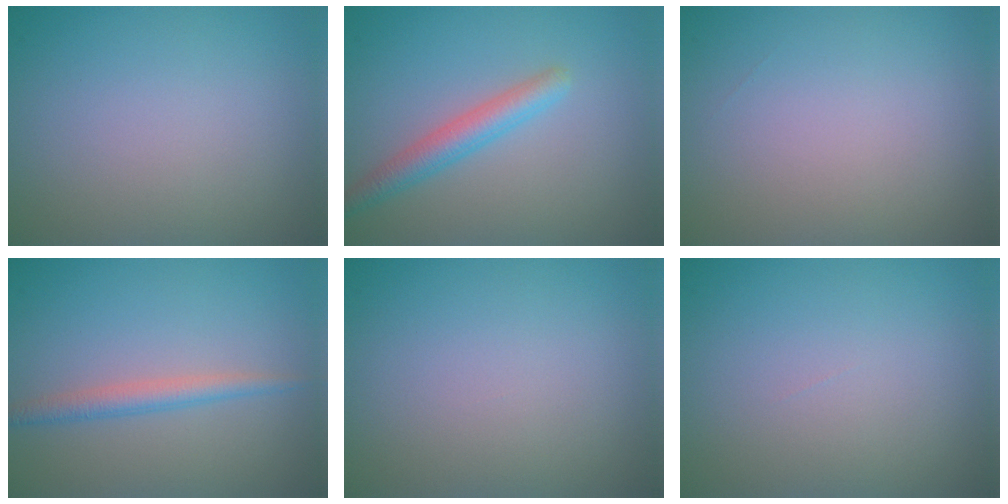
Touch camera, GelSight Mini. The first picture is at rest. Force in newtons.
{"total": 3.0, "press": 3.0, "slide": 0.0}
{"total": 0.0}
{"total": 2.1, "press": 2.1, "slide": 0.1}
{"total": 0.0}
{"total": 0.0}